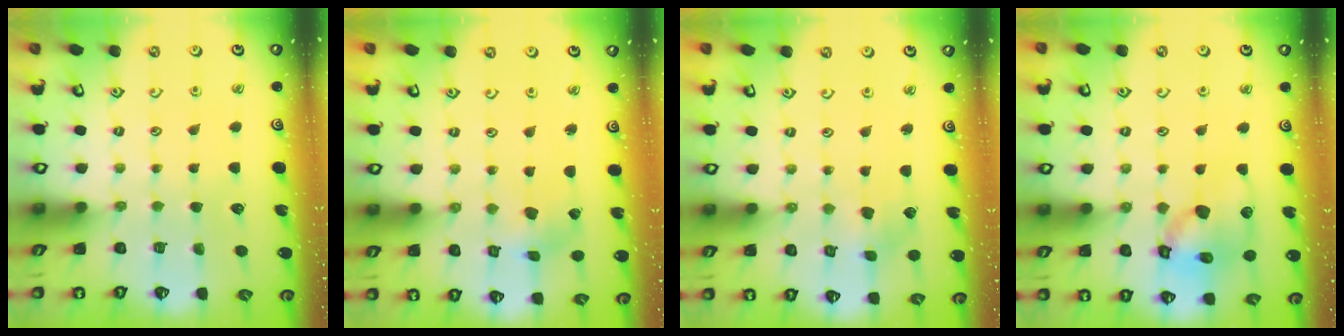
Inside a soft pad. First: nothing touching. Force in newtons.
{"total": 1.4, "press": 1.3, "slide": 0.3}
{"total": 3.0, "press": 2.9, "slide": 0.3}
{"total": 13.2, "press": 13.1, "slide": 1.9}